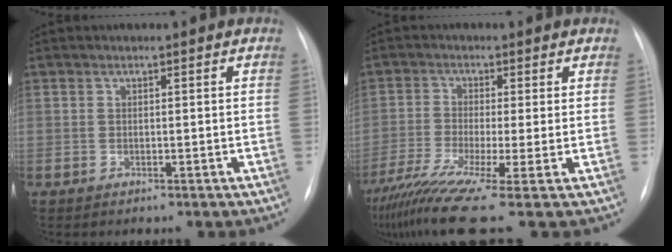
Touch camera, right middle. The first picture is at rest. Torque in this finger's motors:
{"motor_torque": [0.95, -1.19, 0.12, 0.15]}